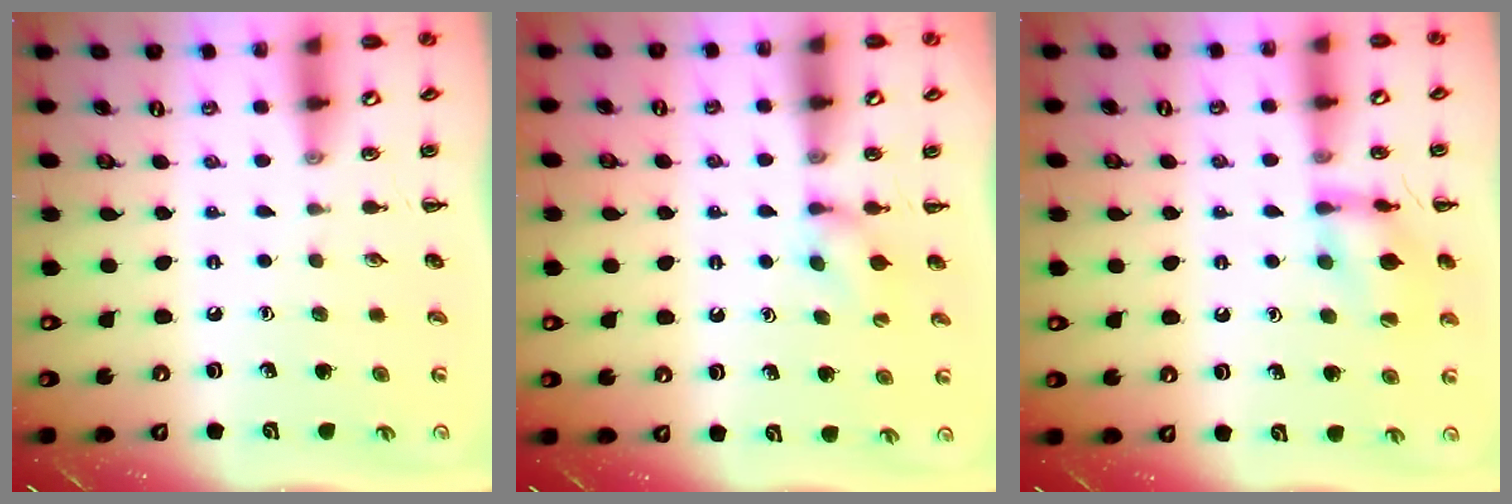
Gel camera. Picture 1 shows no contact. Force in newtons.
{"total": 4.7, "press": 4.5, "slide": 1.5}
{"total": 13.1, "press": 13.0, "slide": 0.6}